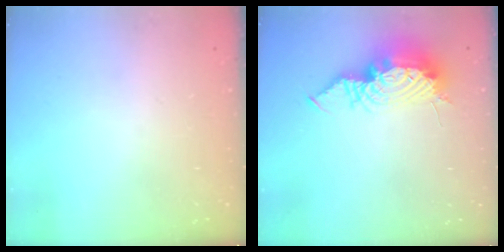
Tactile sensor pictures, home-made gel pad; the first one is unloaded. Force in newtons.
{"total": 13.6, "press": 12.6, "slide": 5.2}